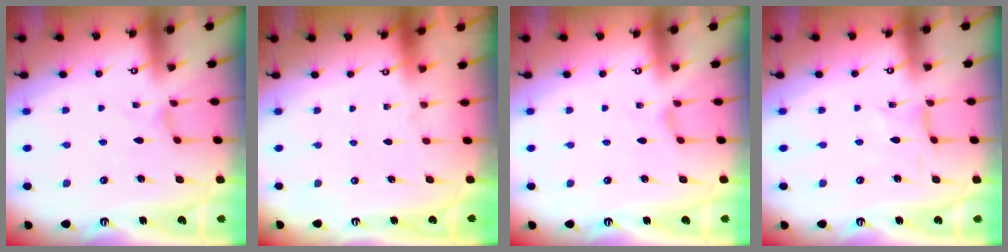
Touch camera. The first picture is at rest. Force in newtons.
{"total": 0.0}
{"total": 0.8, "press": 0.8, "slide": 0.2}
{"total": 0.0}